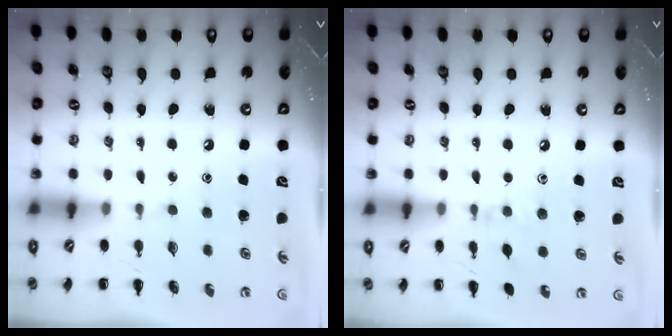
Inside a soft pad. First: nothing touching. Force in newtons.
{"total": 5.2, "press": 5.0, "slide": 1.3}